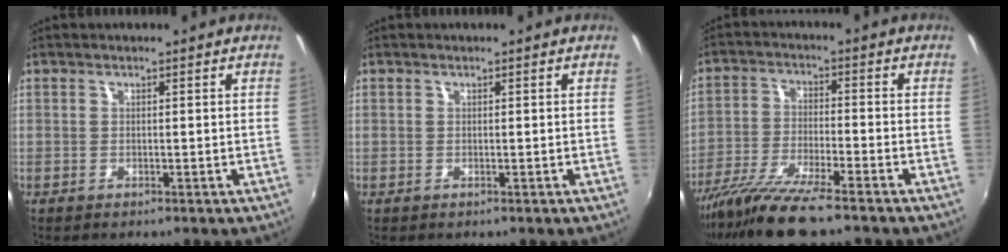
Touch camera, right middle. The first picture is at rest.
{"total": 0.0}
{"total": 12.4, "force": [-9.8, 1.3, 7.5], "torque": [-0.161, -0.035, -0.184]}